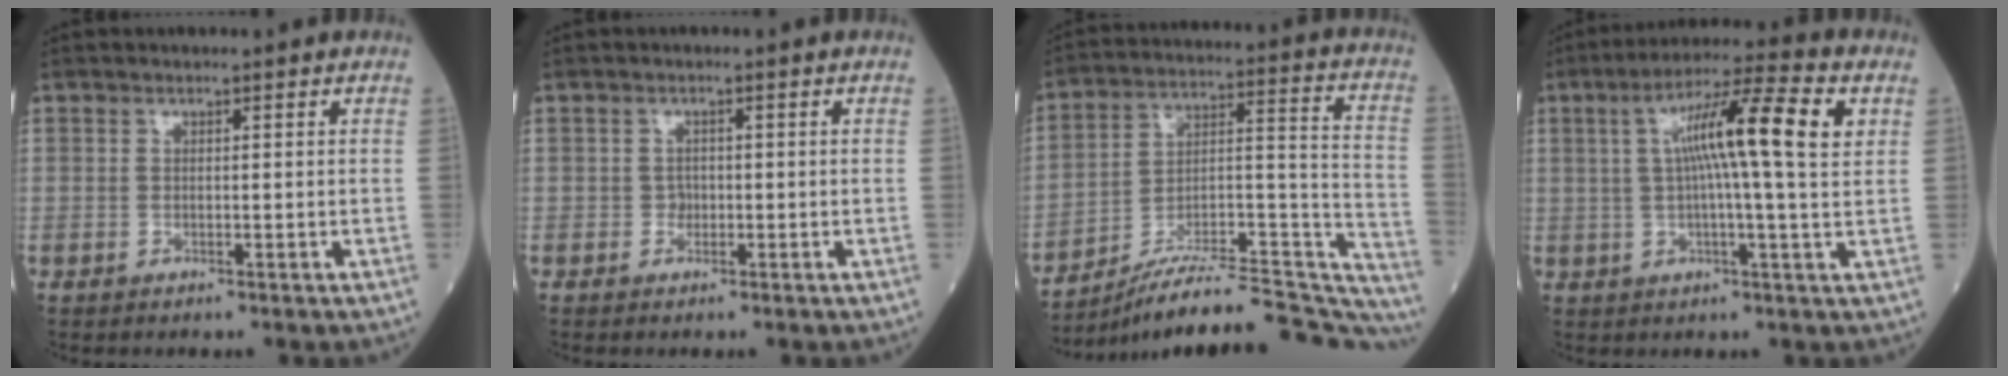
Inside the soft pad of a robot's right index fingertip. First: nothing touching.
{"total": 1.1, "force": [-0.3, 1.0, 0.4], "torque": [-0.003, 0.004, -0.005]}
{"total": 28.6, "force": [-26.4, 3.5, 10.4], "torque": [-0.091, 0.029, -0.377]}
{"total": 13.1, "force": [3.3, 0.1, 12.7], "torque": [-0.212, 0.025, 0.047]}